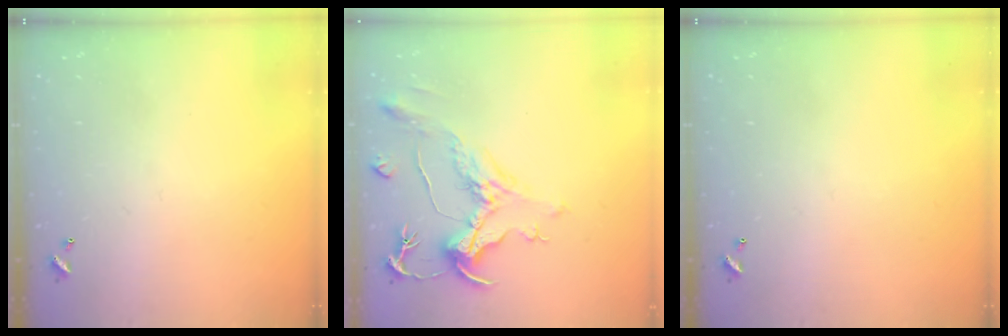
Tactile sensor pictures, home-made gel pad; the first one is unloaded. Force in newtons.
{"total": 1.9, "press": 1.4, "slide": 1.2}
{"total": 0.0}